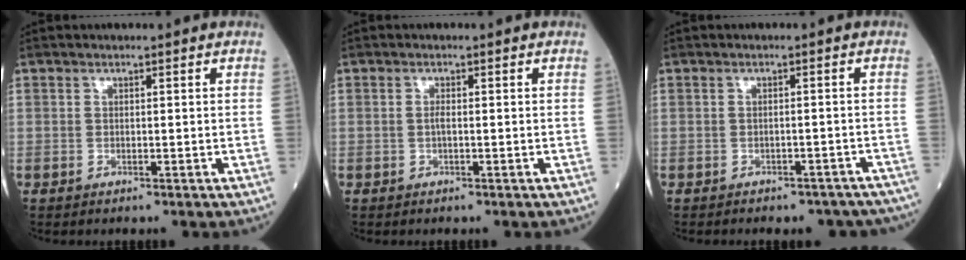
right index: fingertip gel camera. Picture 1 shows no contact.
{"total": 0.8, "force": [-0.2, 0.1, 0.8], "torque": [-0.019, 0.000, -0.004]}
{"total": 9.9, "force": [-8.7, 3.8, 2.8], "torque": [-0.032, 0.005, -0.084]}